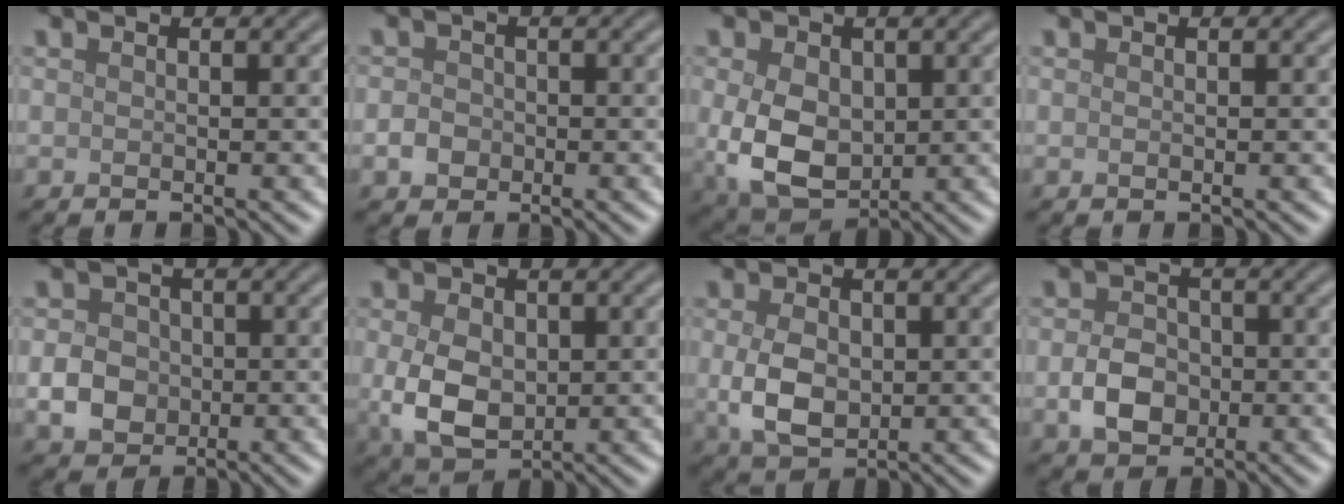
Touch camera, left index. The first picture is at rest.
{"total": 1.6, "force": [-0.5, 1.4, 0.7], "torque": [-0.008, 0.000, -0.014]}
{"total": 6.5, "force": [-0.2, 4.6, 4.5], "torque": [-0.103, -0.012, 0.005]}
{"total": 0.0}
{"total": 3.2, "force": [-0.5, 2.8, 1.5], "torque": [-0.025, 0.001, -0.014]}
{"total": 5.1, "force": [-0.2, 3.5, 3.7], "torque": [-0.085, -0.007, 0.002]}
{"total": 4.3, "force": [-0.1, 2.9, 3.2], "torque": [-0.069, -0.003, 0.001]}
{"total": 3.7, "force": [-0.7, 2.9, 2.3], "torque": [-0.043, 0.001, -0.018]}